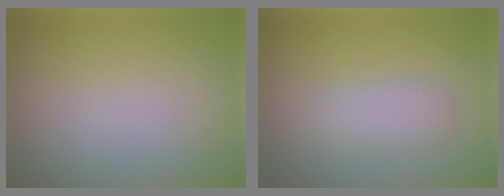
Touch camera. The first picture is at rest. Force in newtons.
{"total": 2.0, "press": 2.0, "slide": 0.2}